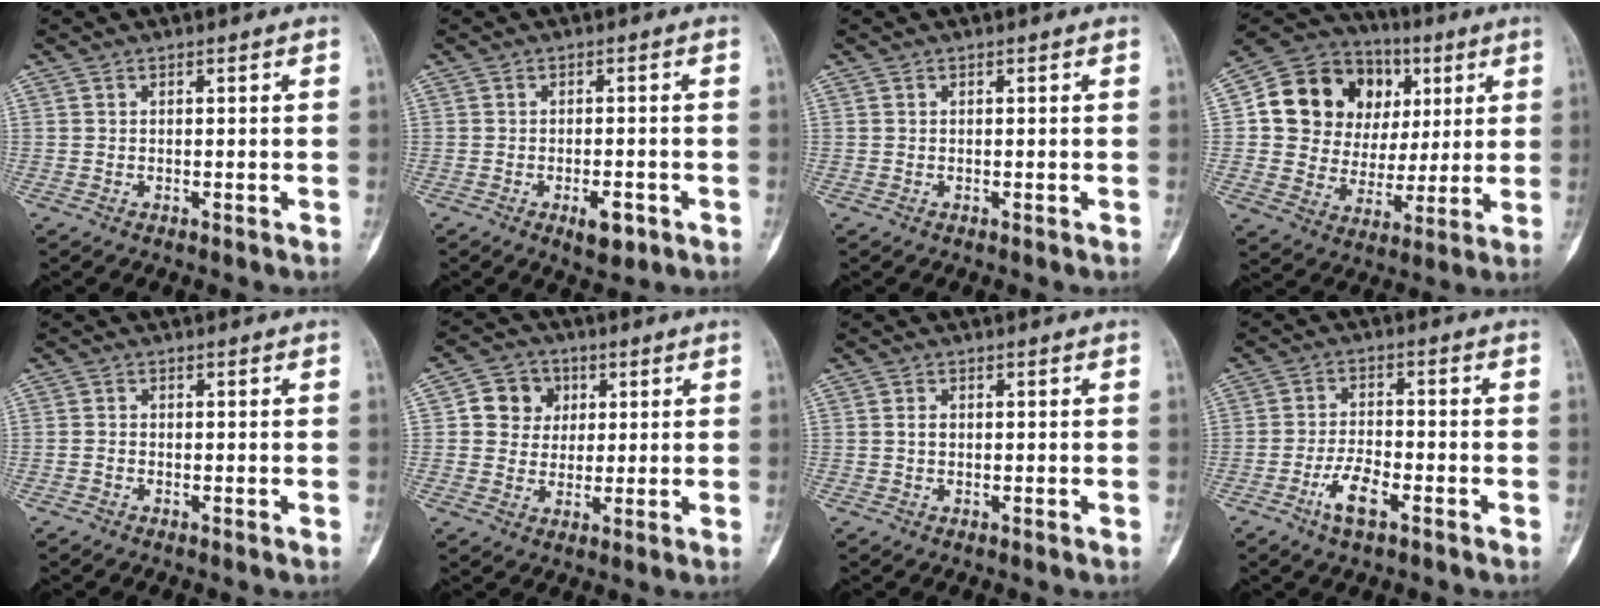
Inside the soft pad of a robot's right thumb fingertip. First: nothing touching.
{"total": 4.2, "force": [-2.0, 1.8, 3.2], "torque": [-0.040, 0.004, -0.023]}
{"total": 0.0}
{"total": 20.1, "force": [5.2, 16.6, 10.0], "torque": [-0.128, 0.027, 0.102]}
{"total": 0.8, "force": [-0.4, 0.6, 0.4], "torque": [-0.006, 0.002, -0.010]}
{"total": 7.5, "force": [1.8, 6.8, 2.5], "torque": [-0.002, 0.002, 0.026]}
{"total": 1.0, "force": [0.1, 0.7, 0.7], "torque": [-0.009, 0.003, 0.000]}
{"total": 6.2, "force": [-3.2, 2.4, 4.7], "torque": [-0.088, 0.015, -0.060]}